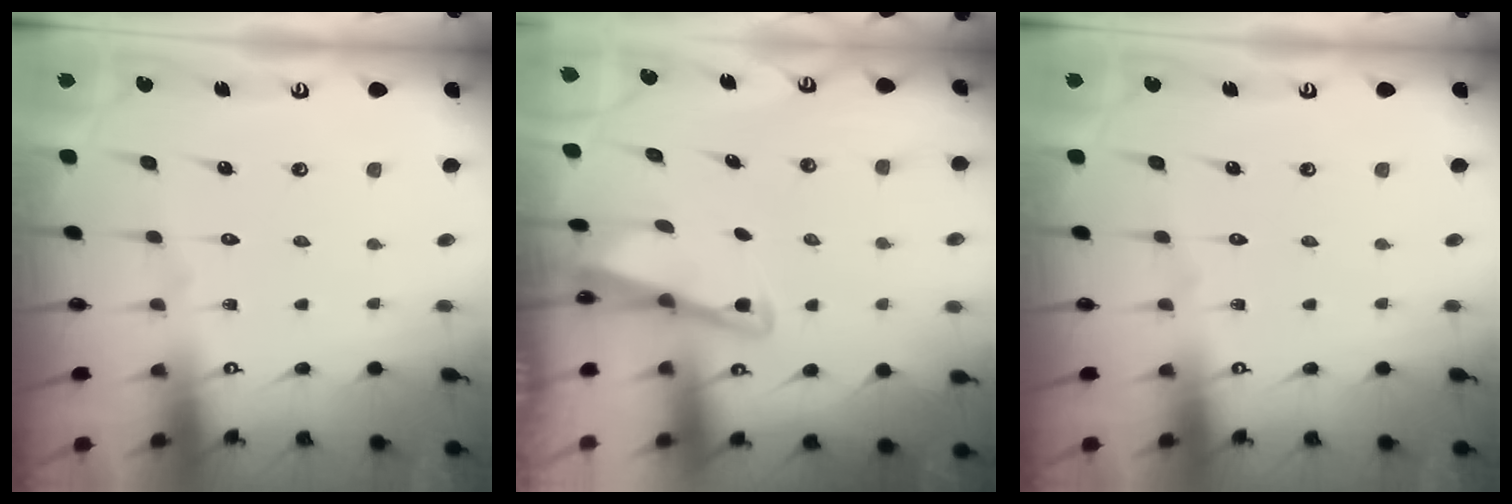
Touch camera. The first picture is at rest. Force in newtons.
{"total": 2.8, "press": 2.8, "slide": 0.4}
{"total": 0.0}